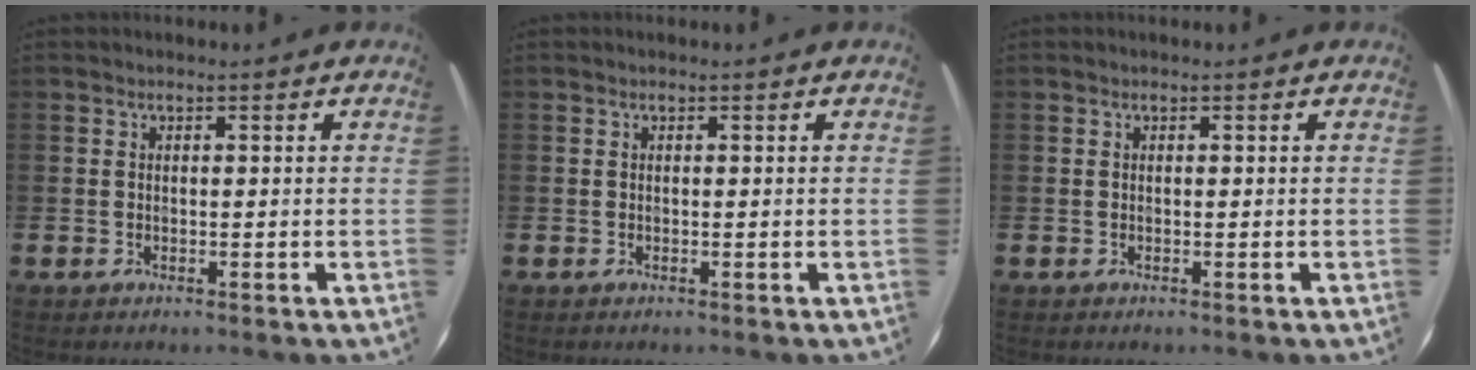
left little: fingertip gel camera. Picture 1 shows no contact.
{"total": 0.0}
{"total": 0.0}